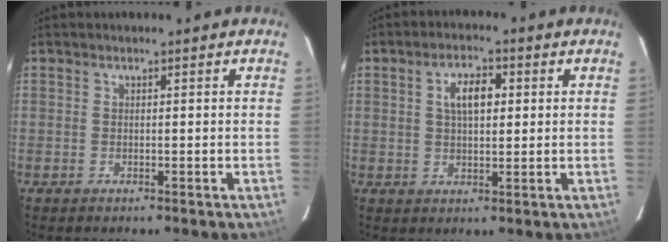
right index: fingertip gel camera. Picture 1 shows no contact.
{"total": 5.6, "force": [1.5, 2.7, 4.6], "torque": [-0.081, 0.013, 0.027]}